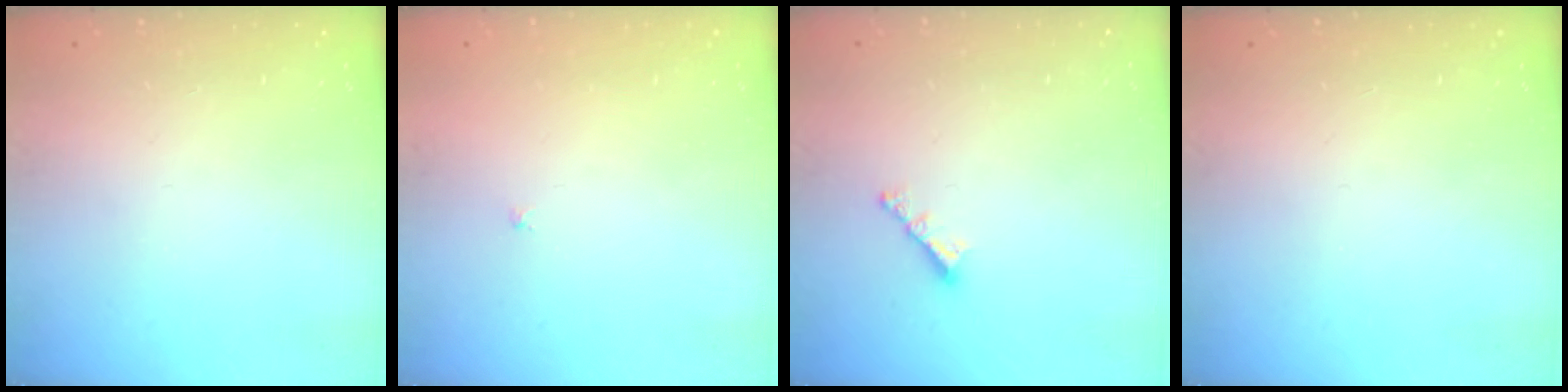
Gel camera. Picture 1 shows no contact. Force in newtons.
{"total": 0.9, "press": 0.9, "slide": 0.2}
{"total": 3.4, "press": 3.4, "slide": 0.1}
{"total": 0.0}